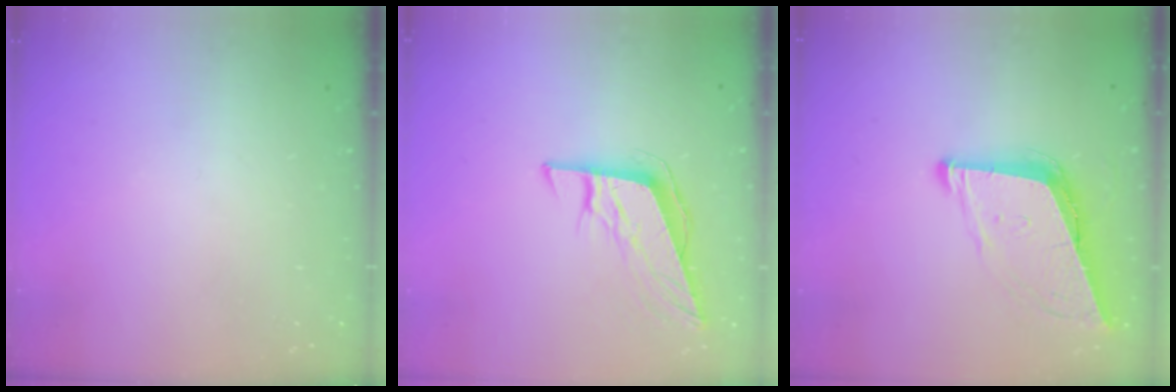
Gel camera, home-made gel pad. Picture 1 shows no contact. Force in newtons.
{"total": 10.2, "press": 9.6, "slide": 3.5}
{"total": 9.3, "press": 9.0, "slide": 2.3}